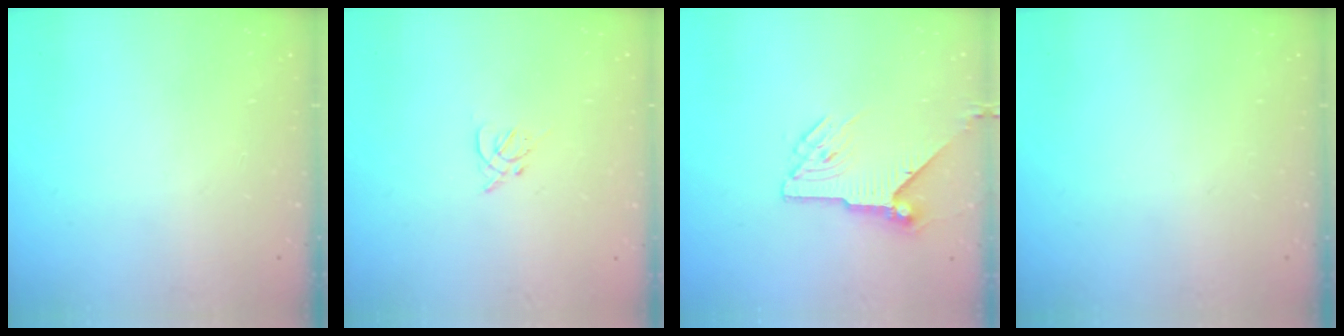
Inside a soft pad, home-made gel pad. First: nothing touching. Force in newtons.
{"total": 2.7, "press": 2.6, "slide": 0.7}
{"total": 7.8, "press": 7.8, "slide": 0.2}
{"total": 0.0}